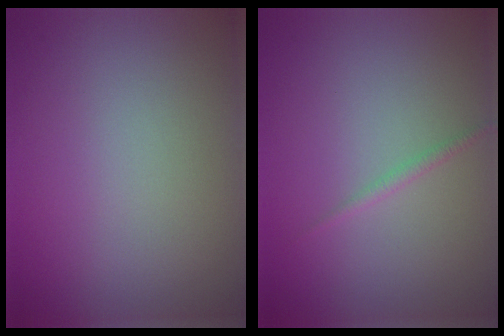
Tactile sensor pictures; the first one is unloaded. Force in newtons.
{"total": 0.8, "press": 0.8, "slide": 0.1}